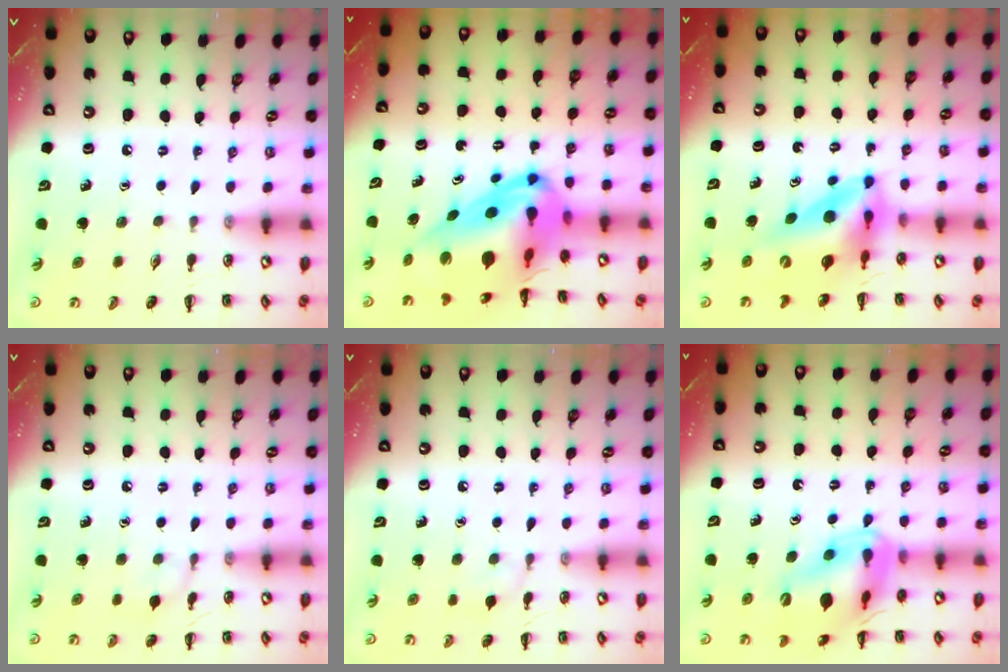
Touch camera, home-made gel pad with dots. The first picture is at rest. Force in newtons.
{"total": 16.9, "press": 16.1, "slide": 5.3}
{"total": 11.2, "press": 10.7, "slide": 3.3}
{"total": 5.9, "press": 5.6, "slide": 1.9}
{"total": 5.6, "press": 5.3, "slide": 1.9}
{"total": 17.5, "press": 17.3, "slide": 2.6}